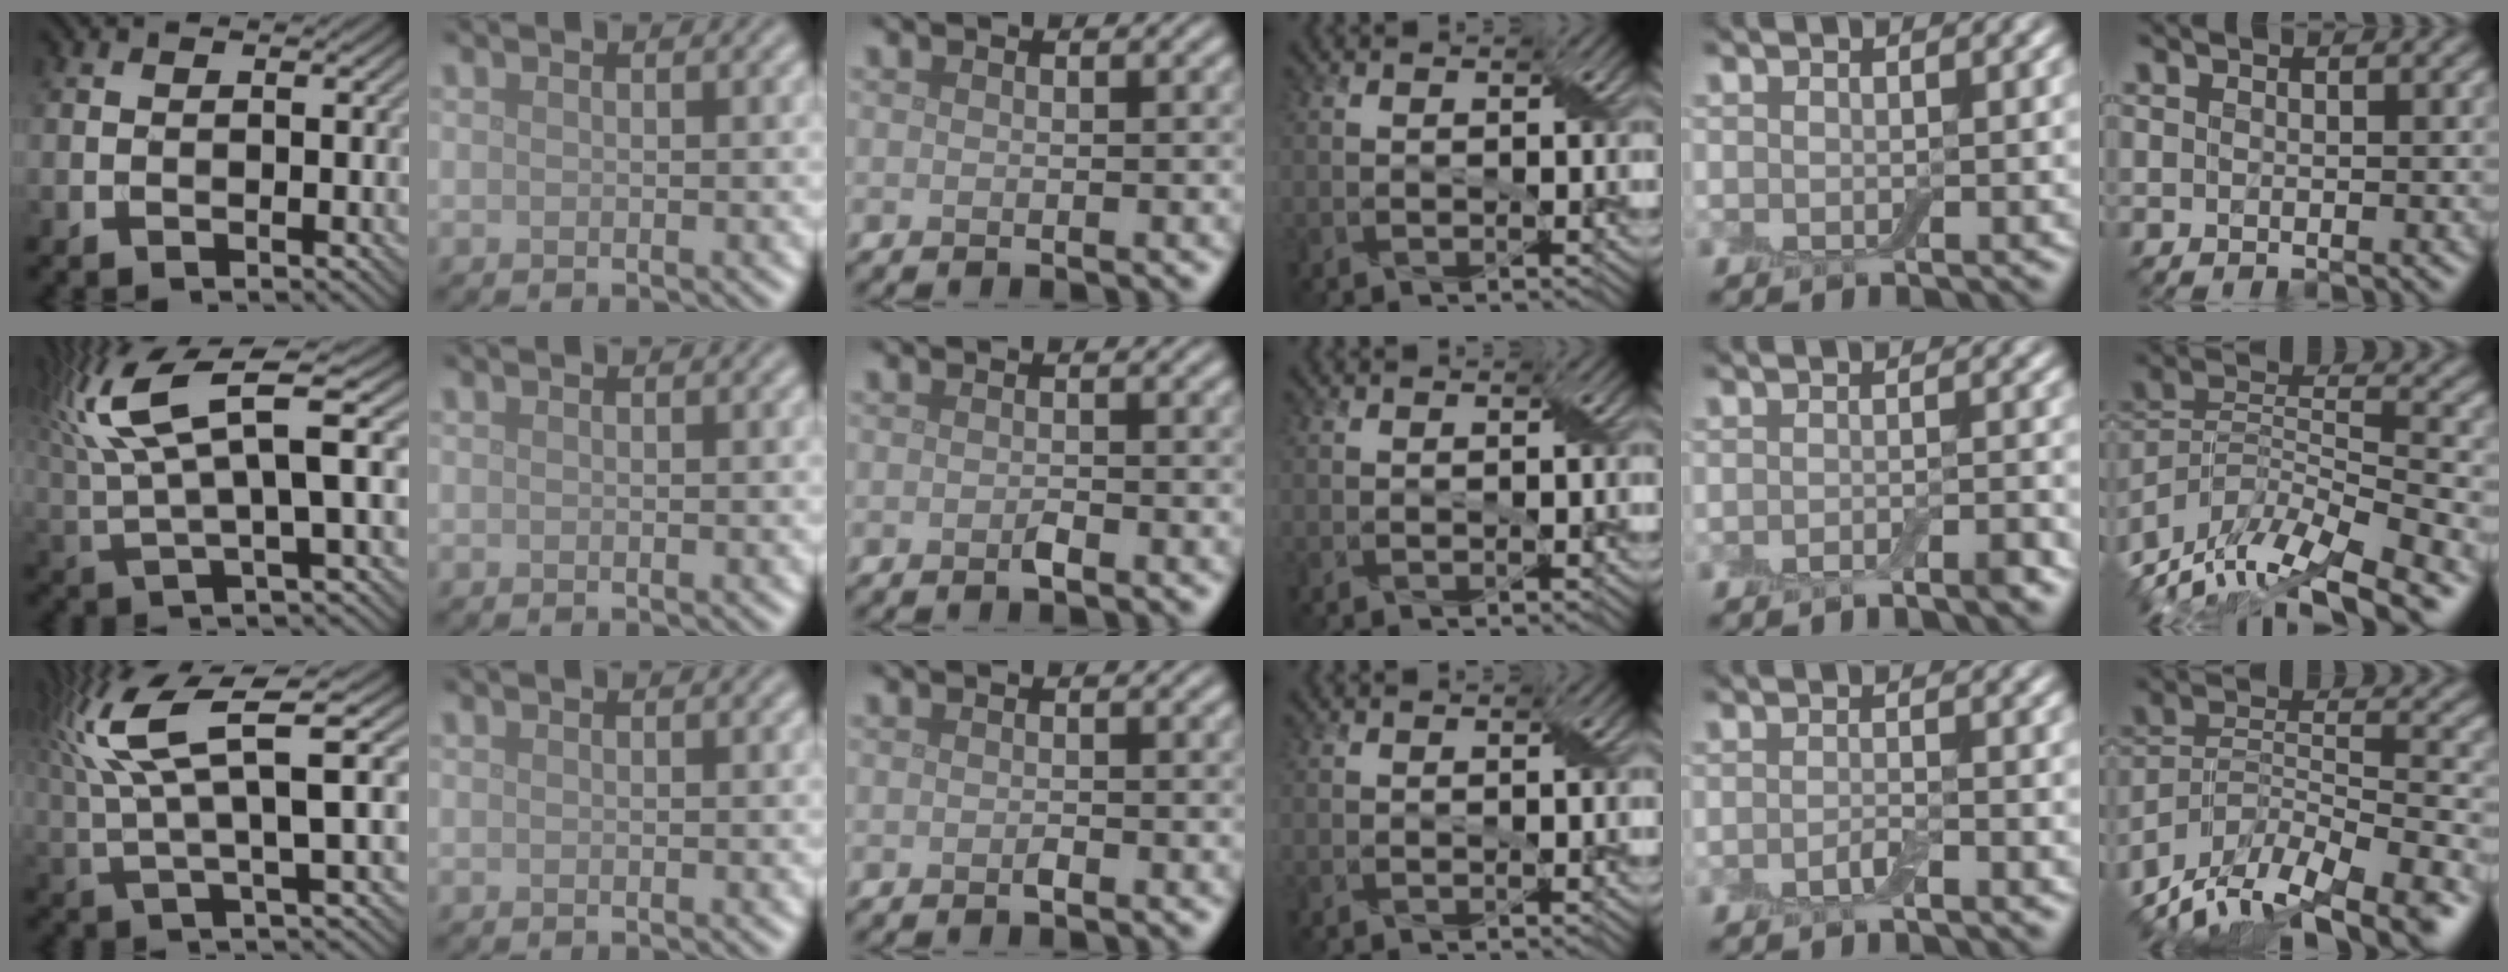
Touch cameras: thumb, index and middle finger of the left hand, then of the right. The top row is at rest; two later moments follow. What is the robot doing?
{"motion": "peel", "object": "aluminum foil"}